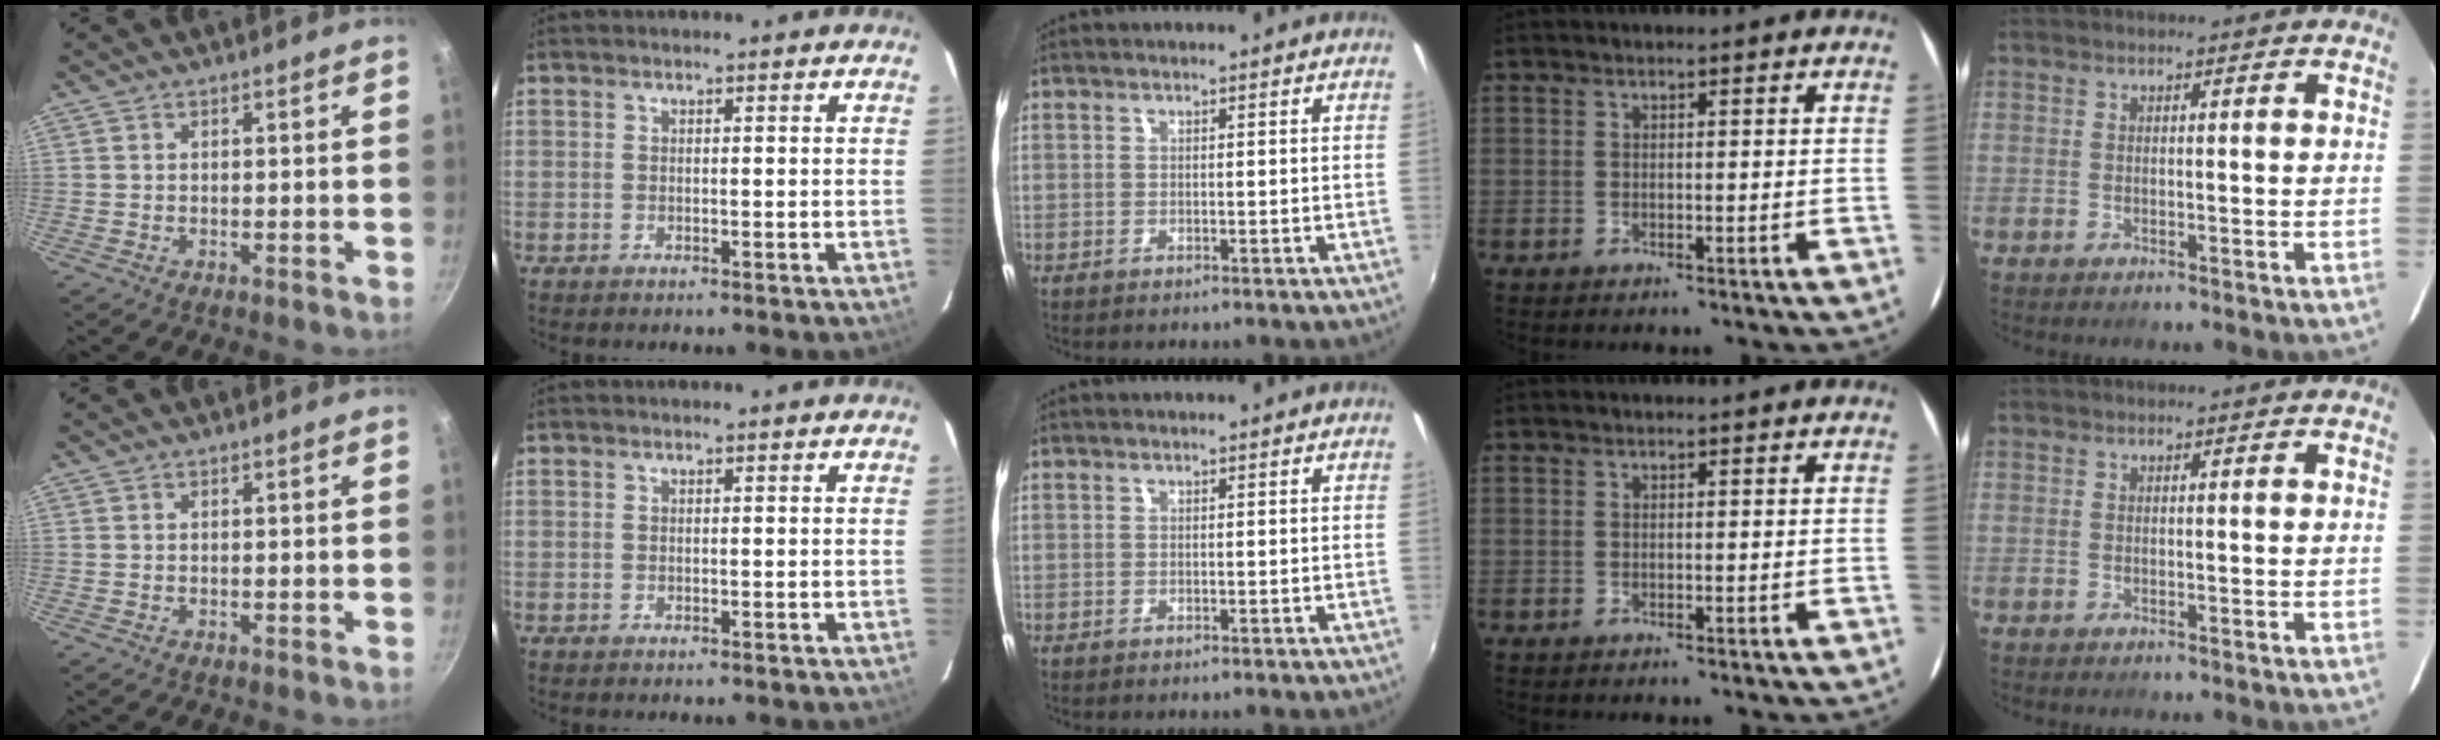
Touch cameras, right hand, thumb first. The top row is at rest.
{}